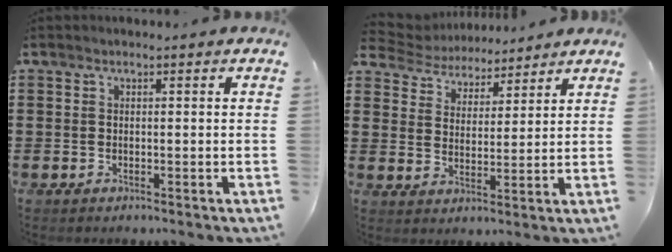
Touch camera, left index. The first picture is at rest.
{"total": 4.2, "force": [4.0, 1.3, -0.2], "torque": [-0.023, -0.022, 0.067]}